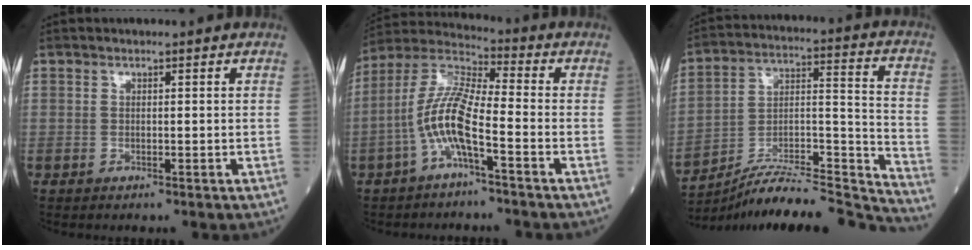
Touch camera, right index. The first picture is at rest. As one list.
[{"total": 9.8, "force": [-3.5, 1.4, 9.0], "torque": [-0.196, 0.017, -0.074]}, {"total": 21.9, "force": [-21.1, -0.2, 5.9], "torque": [-0.091, 0.026, -0.333]}]